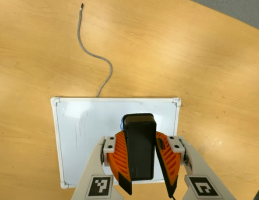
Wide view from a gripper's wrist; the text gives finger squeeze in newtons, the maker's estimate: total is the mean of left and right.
{"total": 9.2, "left": 9.2, "right": 9.2}